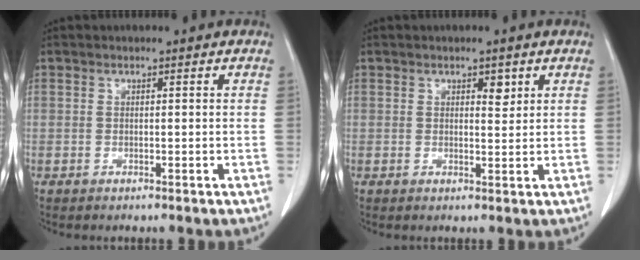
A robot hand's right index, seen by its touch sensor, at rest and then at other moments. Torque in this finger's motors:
{"motor_torque": [0.07, 0.05, -0.05, 0.00]}